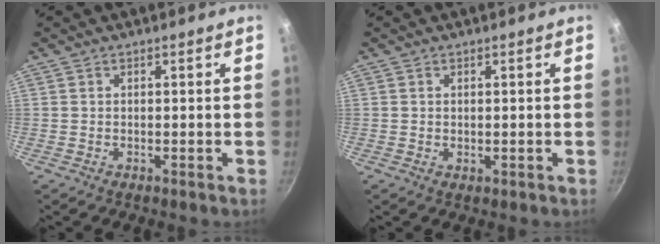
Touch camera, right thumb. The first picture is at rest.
{"total": 0.5, "force": [0.2, 0.4, 0.3], "torque": [-0.002, -0.005, 0.001]}